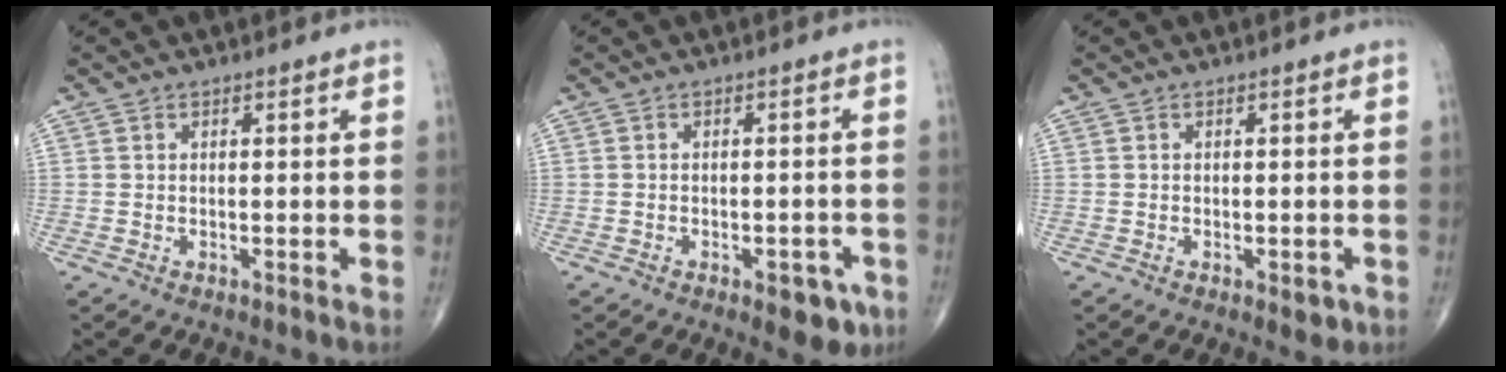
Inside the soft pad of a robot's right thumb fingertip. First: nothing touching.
{"total": 5.2, "force": [-2.6, 2.5, 3.7], "torque": [-0.028, 0.009, -0.026]}
{"total": 2.0, "force": [-0.7, 0.9, 1.6], "torque": [-0.015, -0.002, -0.006]}